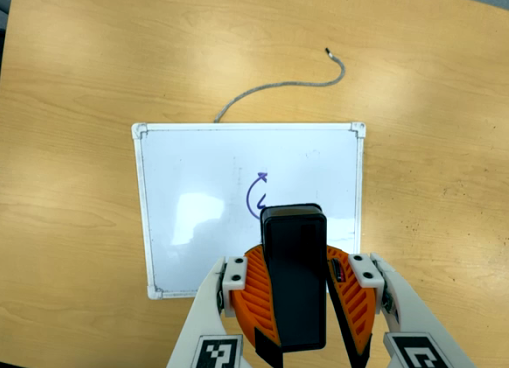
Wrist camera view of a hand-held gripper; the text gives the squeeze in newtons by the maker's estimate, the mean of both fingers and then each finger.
{"total": 11.8, "left": 12.1, "right": 11.5}